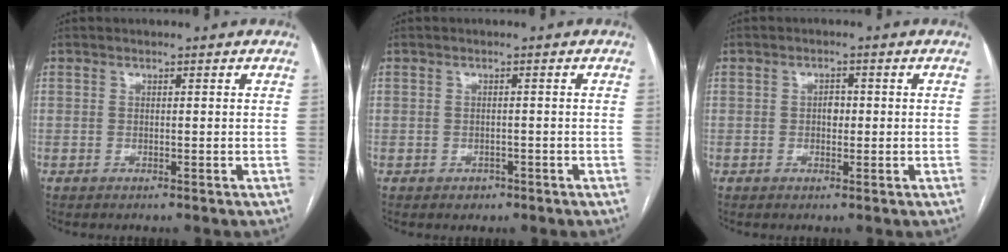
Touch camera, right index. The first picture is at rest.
{"total": 1.3, "force": [-0.8, 1.0, 0.3], "torque": [-0.005, 0.003, -0.008]}
{"total": 1.7, "force": [-0.1, 1.0, 1.4], "torque": [-0.020, 0.003, -0.002]}